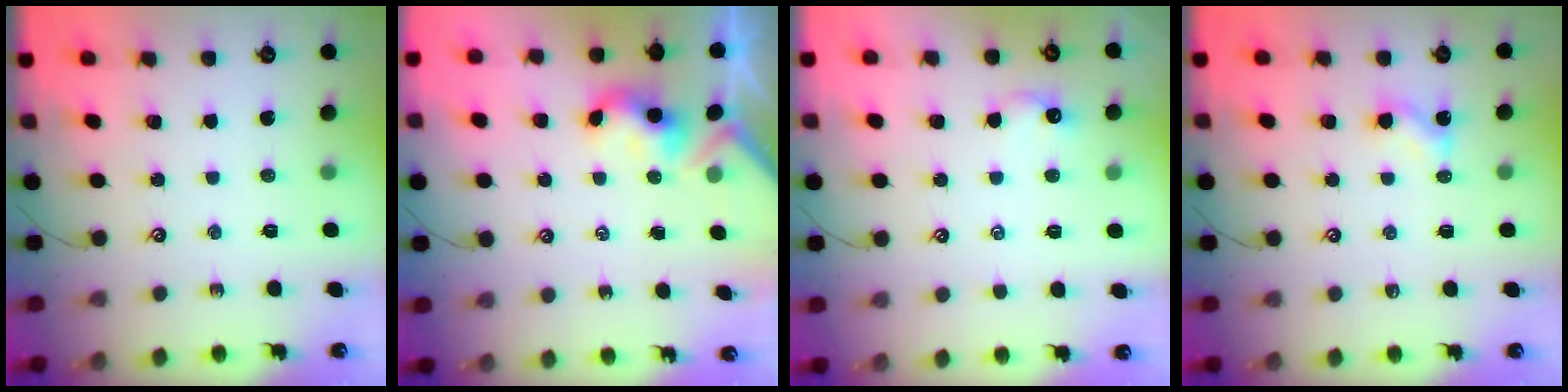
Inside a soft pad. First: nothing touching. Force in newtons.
{"total": 3.7, "press": 3.7, "slide": 0.3}
{"total": 0.8, "press": 0.6, "slide": 0.5}
{"total": 3.6, "press": 3.6, "slide": 0.3}